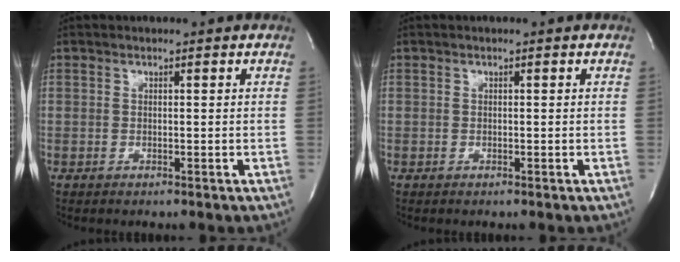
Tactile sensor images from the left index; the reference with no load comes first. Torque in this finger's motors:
{"motor_torque": [-0.19, 0.27, -0.01, -0.01]}